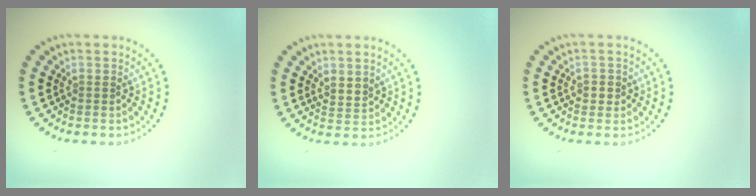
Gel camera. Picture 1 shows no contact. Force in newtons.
{"total": 1.5, "press": 1.3, "slide": 0.9}
{"total": 1.4, "press": 1.2, "slide": 0.6}